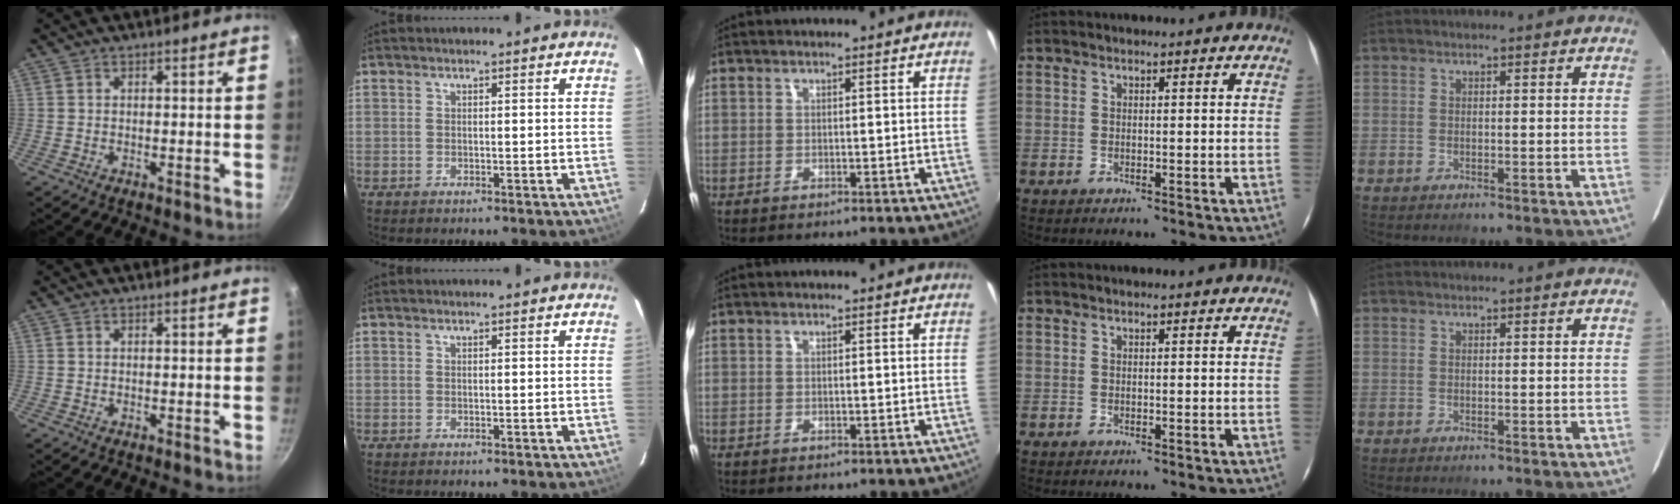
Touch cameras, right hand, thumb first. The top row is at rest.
{}